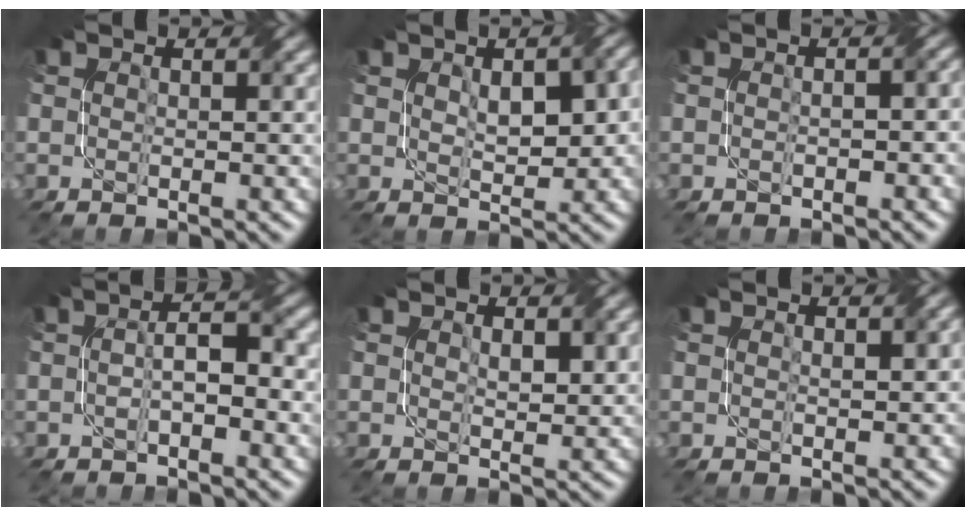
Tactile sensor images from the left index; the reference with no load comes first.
{"total": 5.4, "force": [0.9, 2.8, 4.6], "torque": [-0.069, -0.001, 0.029]}
{"total": 1.8, "force": [-0.2, 0.8, 1.6], "torque": [-0.021, -0.001, -0.001]}
{"total": 3.0, "force": [-0.6, 1.0, 2.7], "torque": [-0.049, 0.008, -0.012]}
{"total": 2.0, "force": [0.6, 1.1, 1.5], "torque": [-0.026, -0.005, 0.015]}
{"total": 0.8, "force": [0.2, 0.2, 0.8], "torque": [-0.012, 0.001, 0.005]}